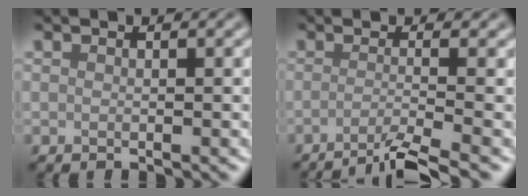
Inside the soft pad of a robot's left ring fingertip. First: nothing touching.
{"total": 4.3, "force": [-2.3, 0.5, 3.6], "torque": [-0.045, 0.001, -0.056]}